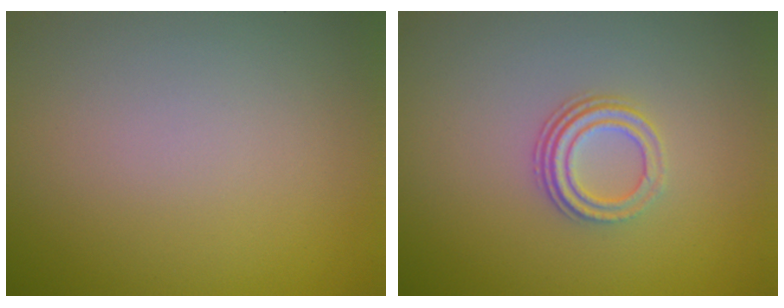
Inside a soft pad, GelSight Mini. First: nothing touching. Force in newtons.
{"total": 2.9, "press": 2.0, "slide": 2.0}